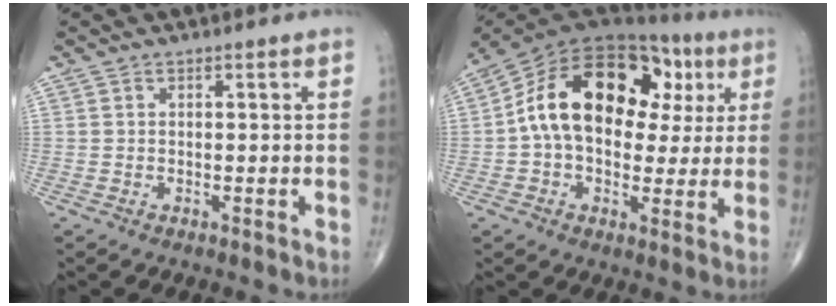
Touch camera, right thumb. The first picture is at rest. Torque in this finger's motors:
{"motor_torque": [2.47, 2.53, 0.86, -0.67, 0.65]}